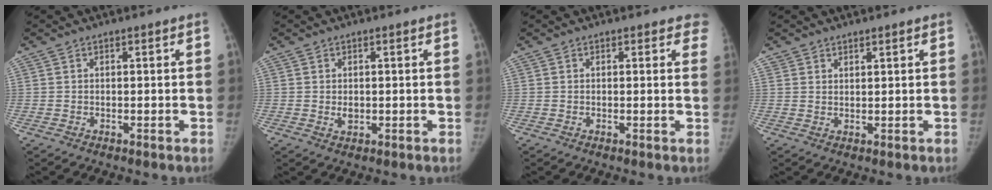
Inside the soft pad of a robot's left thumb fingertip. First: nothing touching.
{"total": 1.6, "force": [-0.1, 1.3, 1.1], "torque": [-0.011, -0.002, 0.003]}
{"total": 3.2, "force": [2.7, 1.5, 0.8], "torque": [0.026, -0.009, 0.009]}
{"total": 1.2, "force": [1.0, 0.7, 0.0], "torque": [0.015, -0.007, 0.015]}